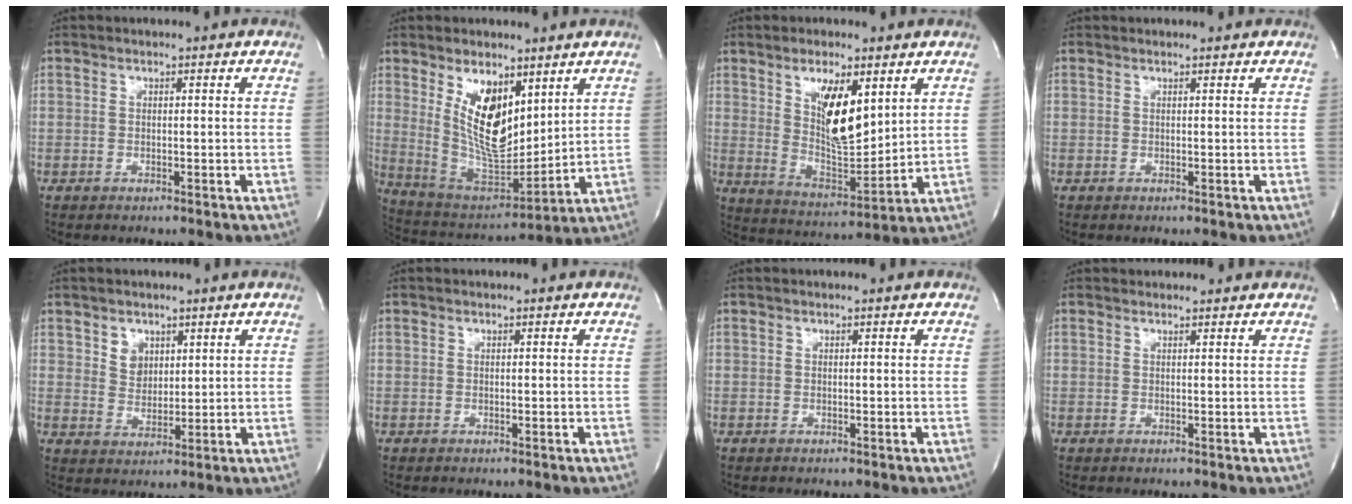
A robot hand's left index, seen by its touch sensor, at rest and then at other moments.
{"total": 12.1, "force": [5.0, 5.1, 9.8], "torque": [-0.193, -0.007, 0.106]}
{"total": 10.8, "force": [4.2, 3.6, 9.2], "torque": [-0.169, -0.010, 0.085]}
{"total": 0.5, "force": [0.5, 0.2, -0.1], "torque": [-0.008, 0.002, 0.007]}
{"total": 3.8, "force": [1.9, 3.0, 1.4], "torque": [-0.028, -0.003, 0.040]}
{"total": 0.0}
{"total": 0.0}
{"total": 1.2, "force": [1.1, 0.5, -0.1], "torque": [-0.006, 0.006, 0.015]}